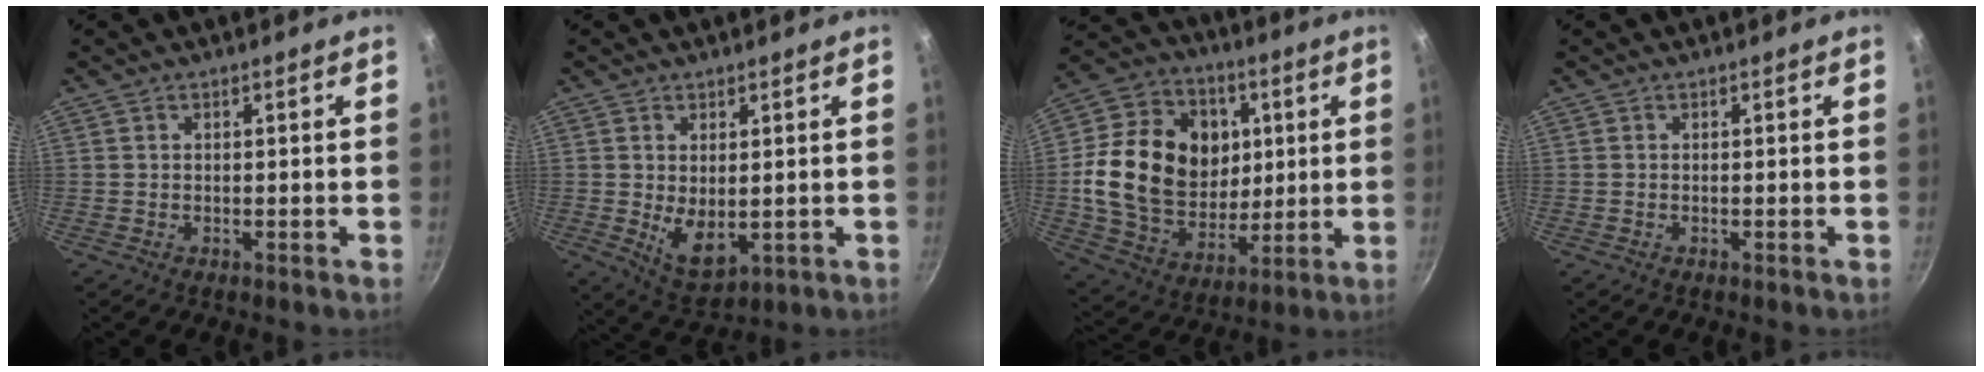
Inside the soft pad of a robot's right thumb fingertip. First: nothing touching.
{"total": 7.0, "force": [0.1, 3.9, 5.8], "torque": [-0.089, -0.022, 0.019]}
{"total": 23.4, "force": [2.9, 18.2, 14.5], "torque": [-0.237, 0.000, 0.057]}
{"total": 0.0}